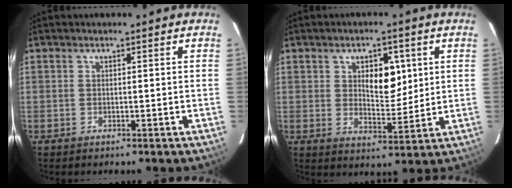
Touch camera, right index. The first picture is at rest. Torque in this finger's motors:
{"motor_torque": [0.43, -0.16, 0.18, 0.06]}